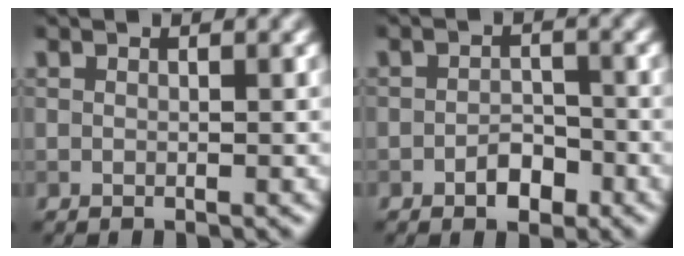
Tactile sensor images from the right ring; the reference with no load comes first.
{"total": 2.2, "force": [-1.2, 1.3, 1.3], "torque": [-0.017, 0.005, -0.022]}